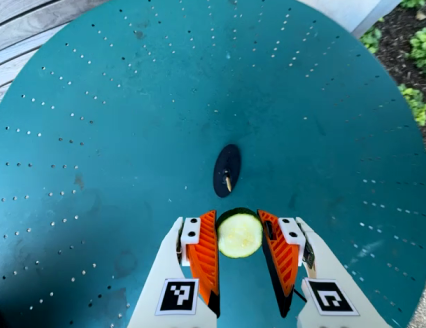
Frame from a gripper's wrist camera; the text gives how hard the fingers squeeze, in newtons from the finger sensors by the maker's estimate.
{"total": 13.2, "left": 13.2, "right": 13.2}